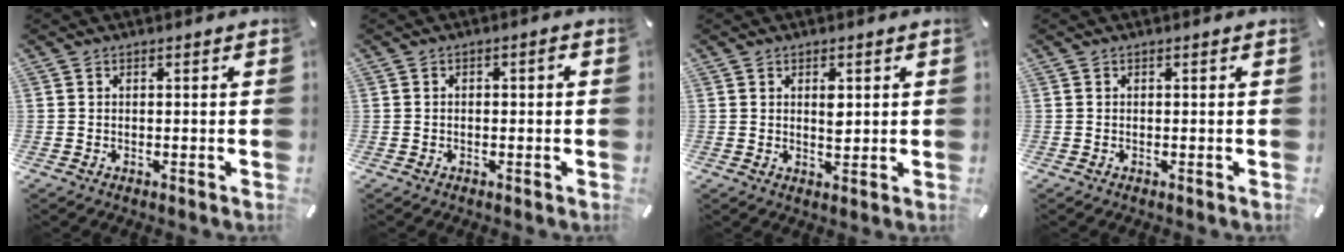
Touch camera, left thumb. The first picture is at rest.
{"total": 1.5, "force": [-0.4, 0.6, 1.4], "torque": [-0.025, 0.007, -0.010]}
{"total": 2.9, "force": [1.0, 1.5, 2.2], "torque": [-0.032, -0.003, 0.013]}
{"total": 0.0}